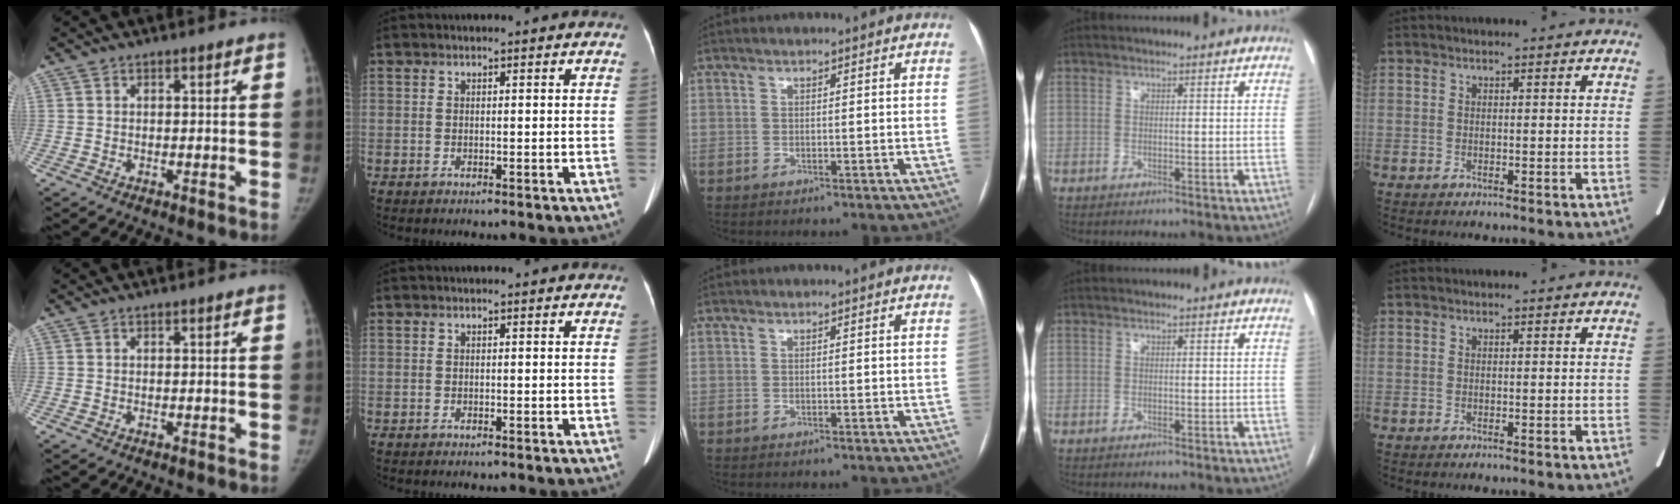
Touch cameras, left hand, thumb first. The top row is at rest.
{}